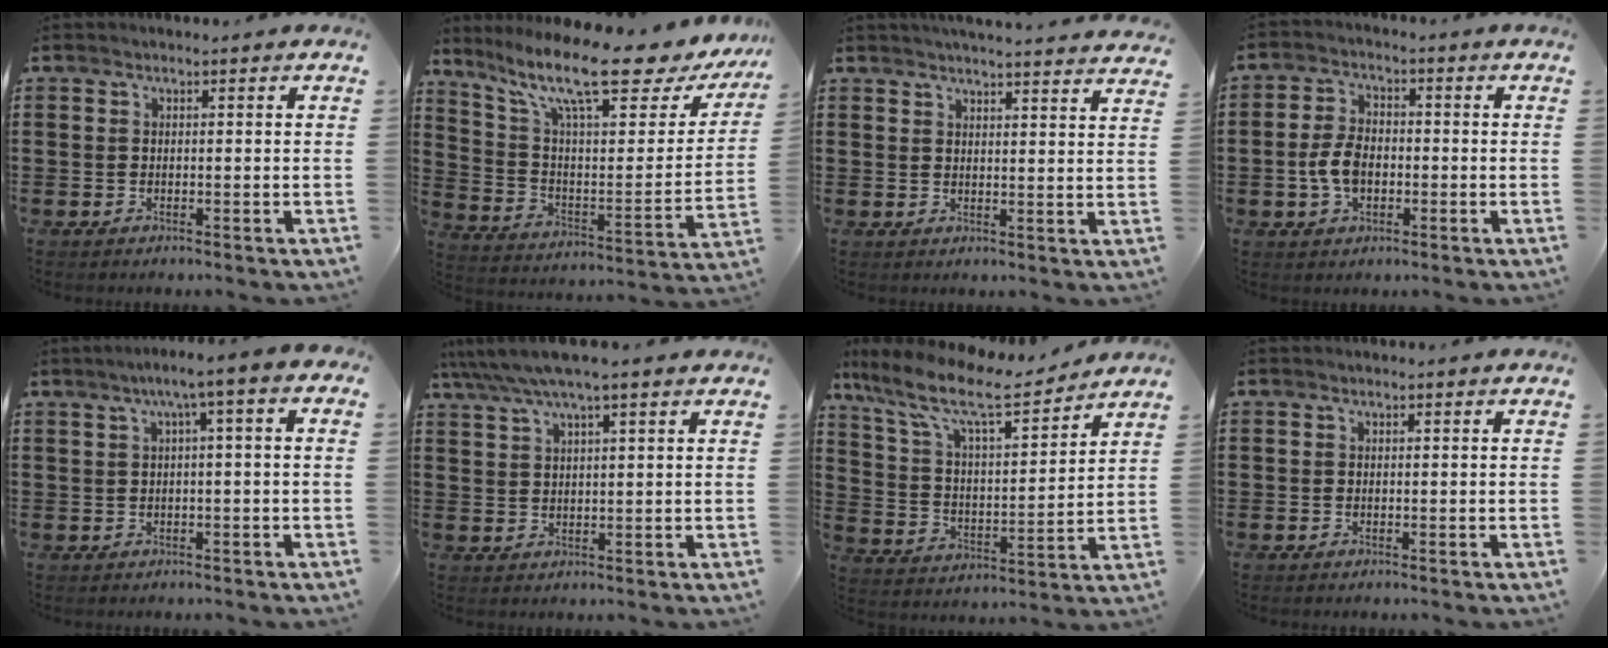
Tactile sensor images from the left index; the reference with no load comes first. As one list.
[{"total": 14.9, "force": [10.5, 2.6, 10.3], "torque": [-0.202, -0.071, 0.170]}, {"total": 3.8, "force": [3.7, -0.7, 0.6], "torque": [-0.023, -0.019, 0.065]}, {"total": 5.7, "force": [-1.0, 3.4, 4.4], "torque": [-0.107, 0.000, -0.025]}, {"total": 3.4, "force": [0.2, 0.1, 3.4], "torque": [-0.064, 0.004, -0.003]}, {"total": 4.9, "force": [3.8, 0.5, 3.1], "torque": [-0.070, -0.007, 0.067]}, {"total": 11.1, "force": [8.7, 2.3, 6.5], "torque": [-0.159, -0.047, 0.147]}, {"total": 0.0}]